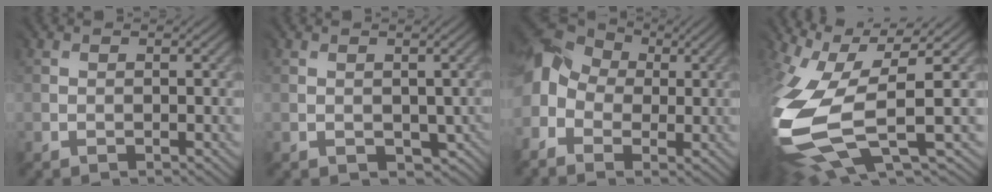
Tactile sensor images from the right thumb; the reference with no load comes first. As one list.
[{"total": 2.9, "force": [-0.3, 2.6, 1.4], "torque": [-0.020, -0.021, 0.007]}, {"total": 10.4, "force": [0.7, 8.7, 5.6], "torque": [-0.184, -0.017, 0.018]}, {"total": 13.6, "force": [-1.4, 6.0, 12.2], "torque": [-0.322, -0.040, 0.000]}]